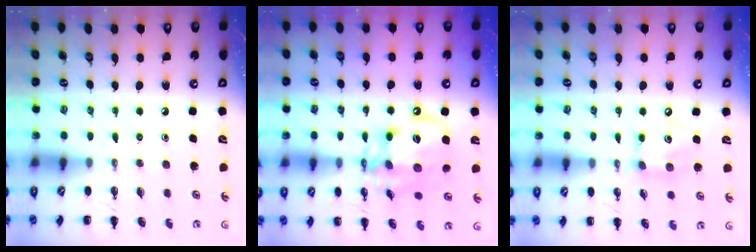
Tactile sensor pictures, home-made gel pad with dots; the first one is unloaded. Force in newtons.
{"total": 13.2, "press": 12.9, "slide": 2.4}
{"total": 7.1, "press": 7.1, "slide": 0.7}